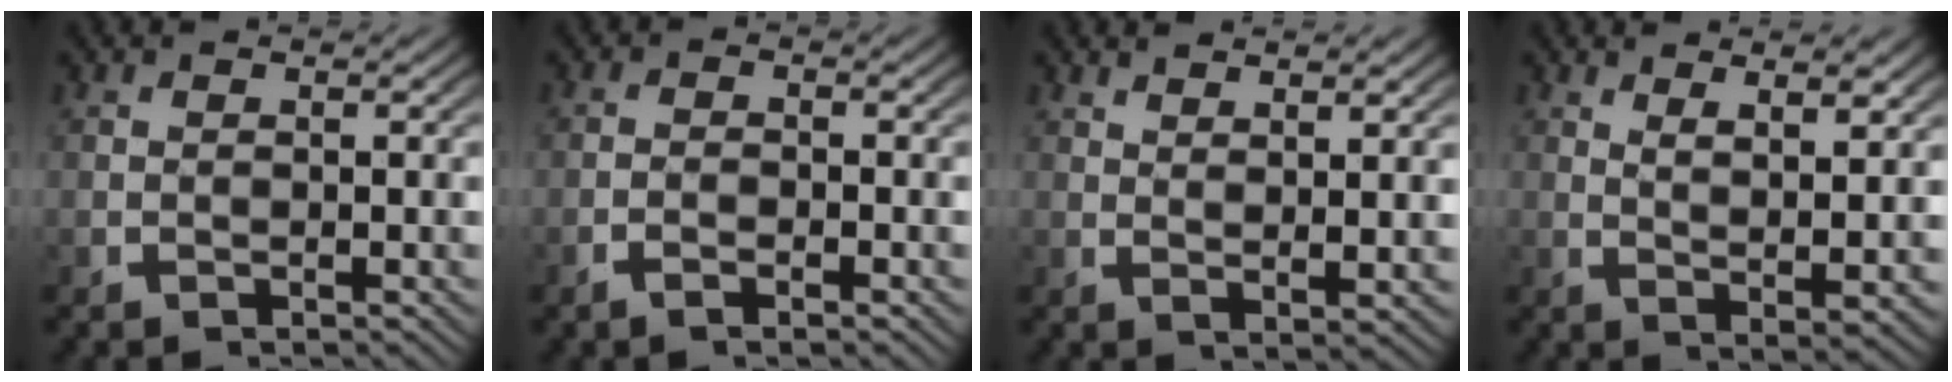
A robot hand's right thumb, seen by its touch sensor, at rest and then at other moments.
{"total": 1.3, "force": [-0.9, 0.4, 0.9], "torque": [-0.019, 0.000, -0.023]}
{"total": 2.5, "force": [2.1, 0.0, 1.3], "torque": [-0.024, -0.002, 0.043]}
{"total": 3.8, "force": [2.0, 0.6, 3.2], "torque": [-0.058, -0.008, 0.042]}